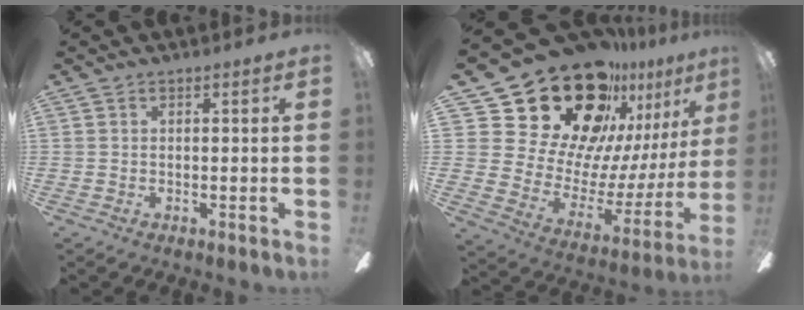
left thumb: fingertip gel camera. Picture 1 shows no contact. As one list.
[{"total": 31.0, "force": [21.2, 16.9, 15.0], "torque": [-0.242, -0.156, 0.415]}]